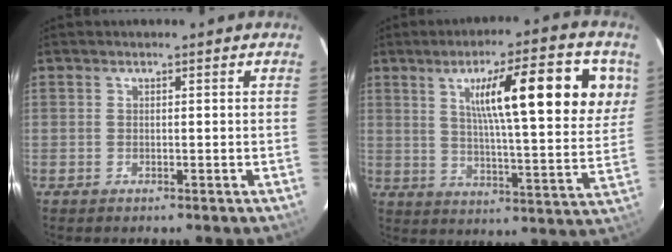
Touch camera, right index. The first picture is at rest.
{"total": 21.0, "force": [8.9, 4.0, 18.6], "torque": [-0.271, 0.017, 0.137]}